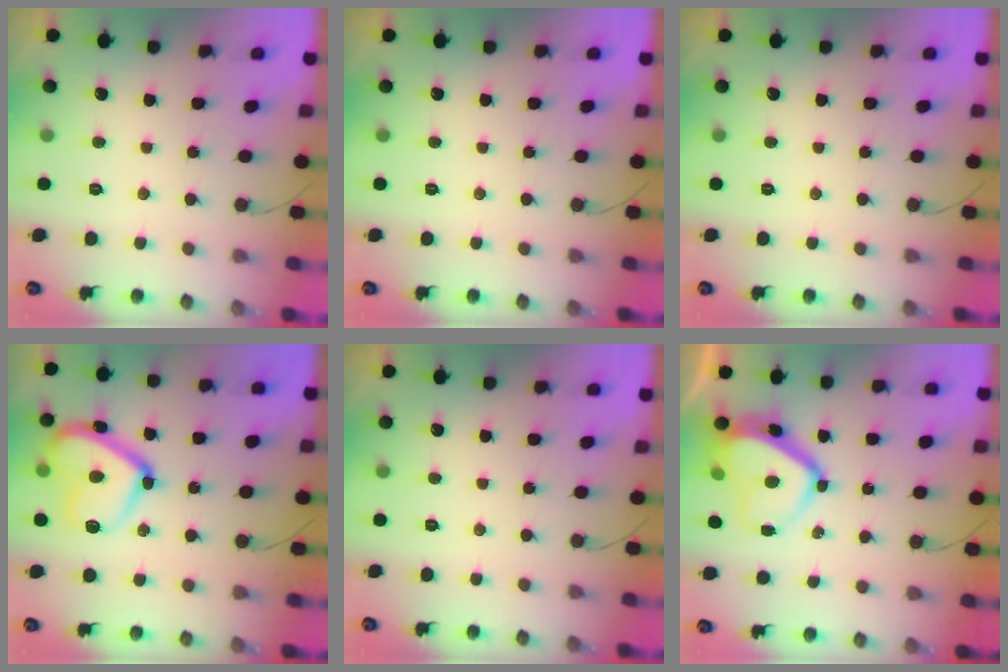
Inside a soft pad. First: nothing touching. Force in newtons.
{"total": 0.0}
{"total": 0.0}
{"total": 18.4, "press": 18.3, "slide": 1.6}
{"total": 0.0}
{"total": 11.7, "press": 11.6, "slide": 1.4}